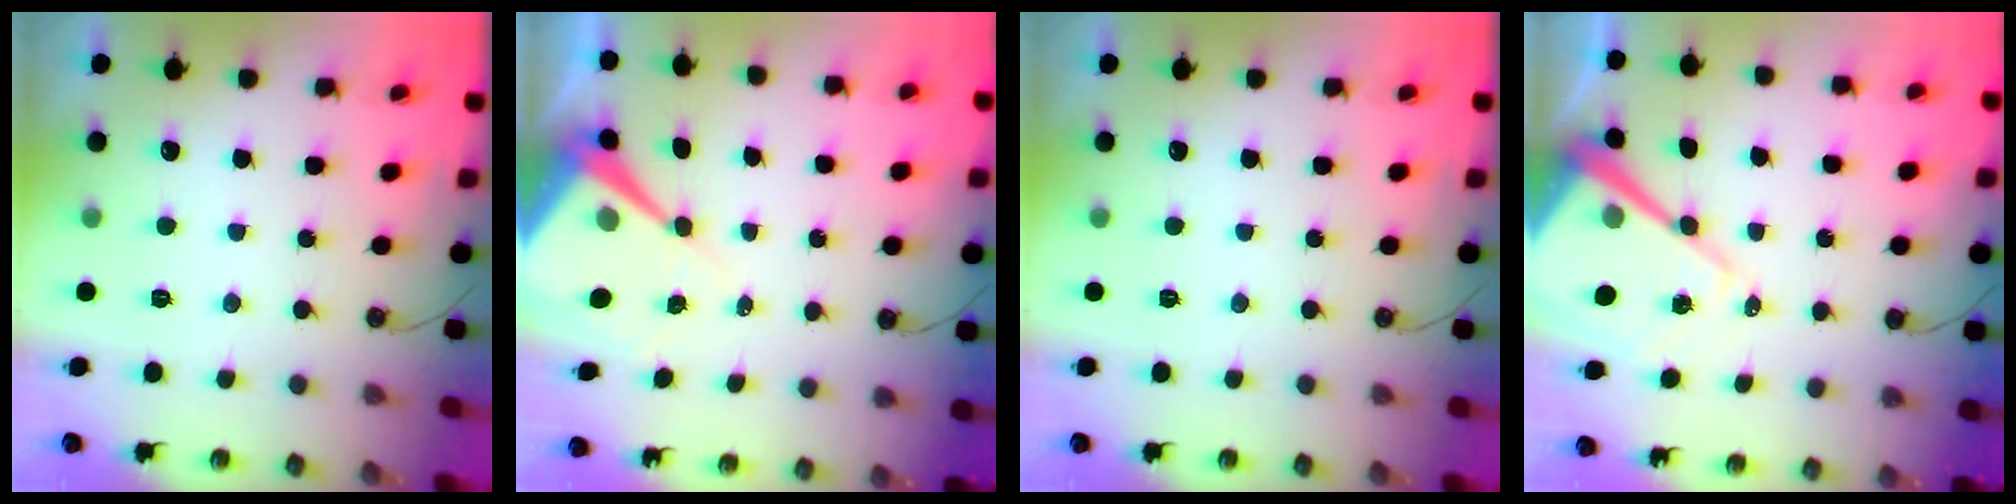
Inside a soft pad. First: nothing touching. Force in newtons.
{"total": 10.5, "press": 10.5, "slide": 0.8}
{"total": 0.0}
{"total": 15.8, "press": 15.7, "slide": 1.4}